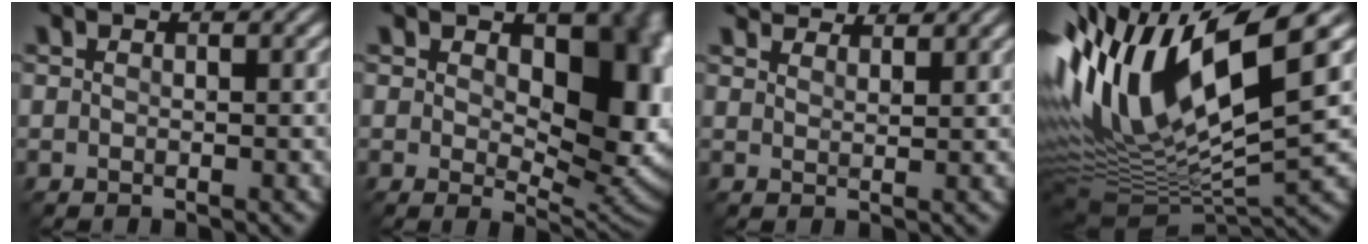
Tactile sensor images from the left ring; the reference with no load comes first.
{"total": 12.3, "force": [2.0, 7.3, 9.7], "torque": [-0.115, -0.020, 0.044]}
{"total": 5.4, "force": [5.0, 1.1, 1.8], "torque": [-0.033, 0.005, 0.070]}
{"total": 15.7, "force": [3.9, 5.7, 14.1], "torque": [-0.291, 0.007, 0.072]}